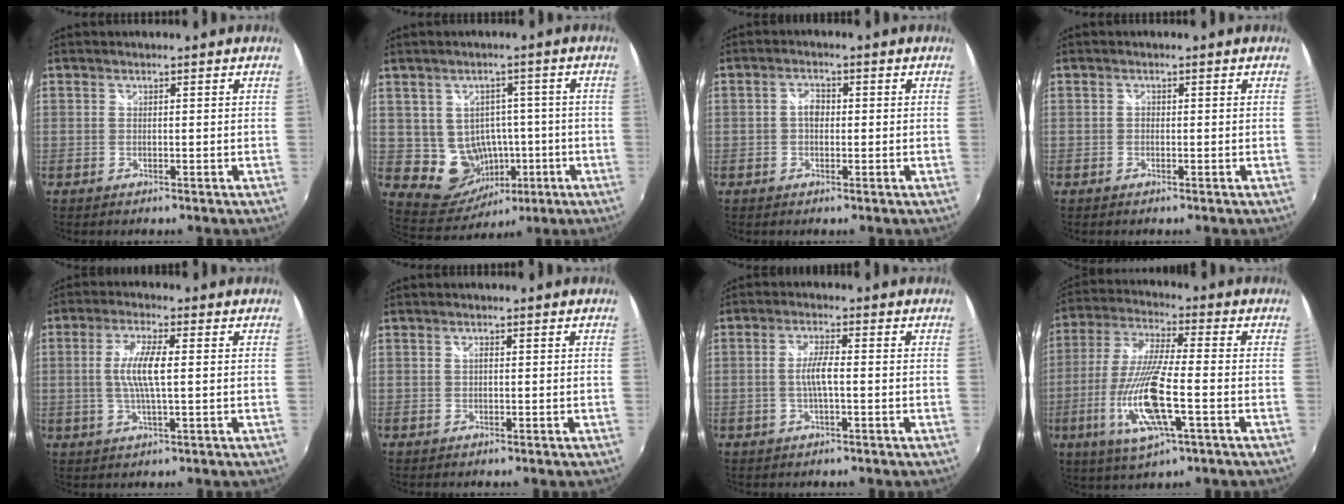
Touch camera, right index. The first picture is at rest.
{"total": 10.0, "force": [-1.4, 9.3, 3.3], "torque": [-0.079, 0.011, 0.006]}
{"total": 2.5, "force": [-0.2, 1.8, 1.7], "torque": [-0.030, 0.007, -0.006]}
{"total": 0.6, "force": [-0.3, 0.5, 0.2], "torque": [-0.002, -0.001, -0.008]}
{"total": 7.1, "force": [0.3, 1.3, 7.0], "torque": [-0.137, 0.001, 0.006]}
{"total": 0.6, "force": [0.1, 0.4, 0.4], "torque": [-0.008, 0.001, 0.000]}
{"total": 4.2, "force": [-0.6, 0.5, 4.1], "torque": [-0.079, 0.001, -0.010]}
{"total": 16.1, "force": [-5.0, 3.5, 14.9], "torque": [-0.317, -0.020, -0.093]}